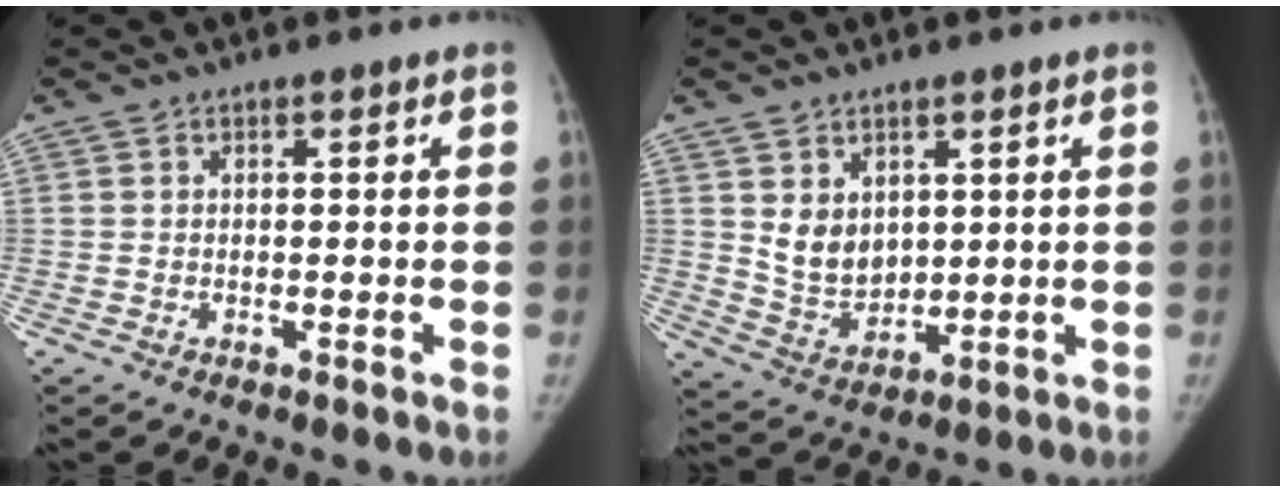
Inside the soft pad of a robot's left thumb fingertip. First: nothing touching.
{"total": 7.3, "force": [2.5, 5.4, 4.2], "torque": [-0.051, -0.029, 0.065]}